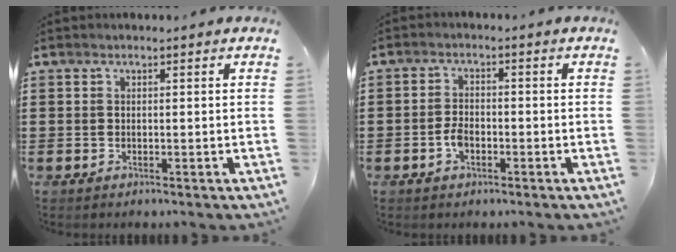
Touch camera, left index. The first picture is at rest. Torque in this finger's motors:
{"motor_torque": [0.72, 0.71, 0.17, 0.05]}